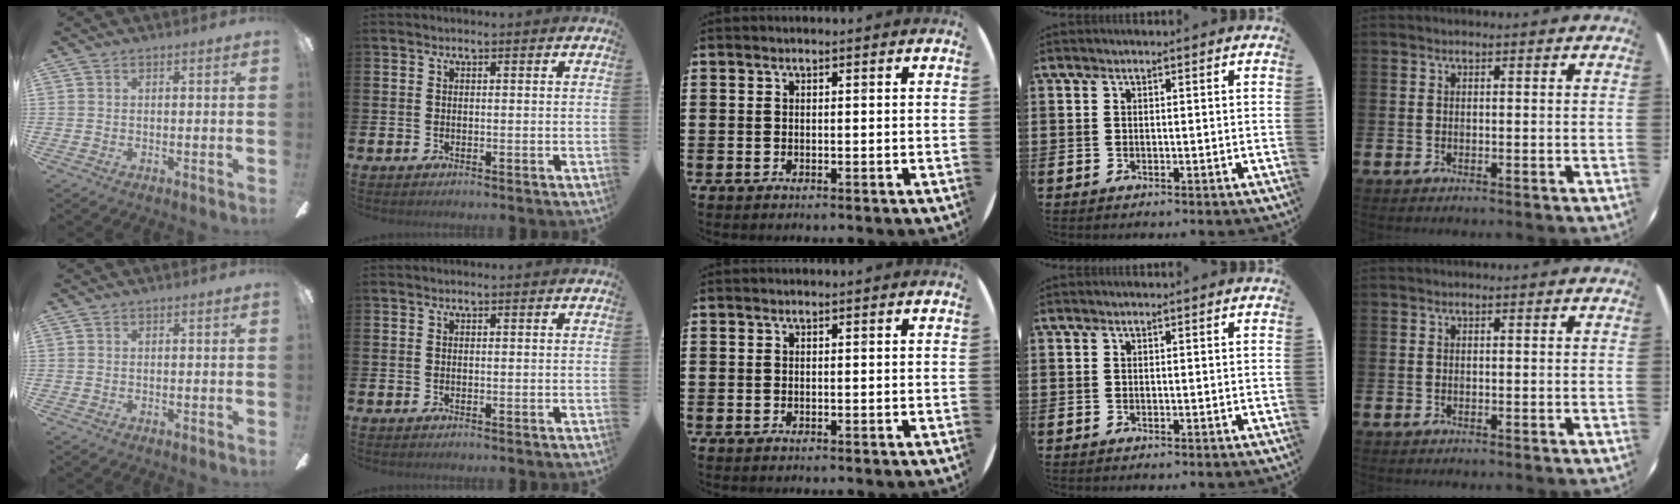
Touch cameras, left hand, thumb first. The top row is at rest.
{}